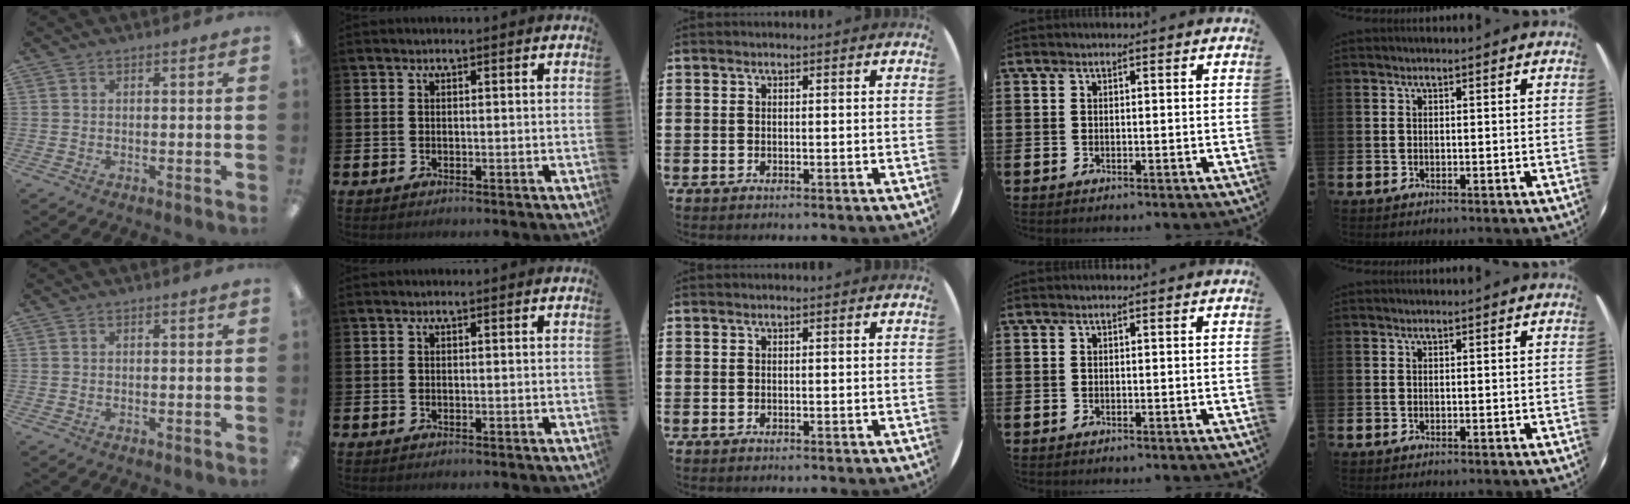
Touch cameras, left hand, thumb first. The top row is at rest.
{}